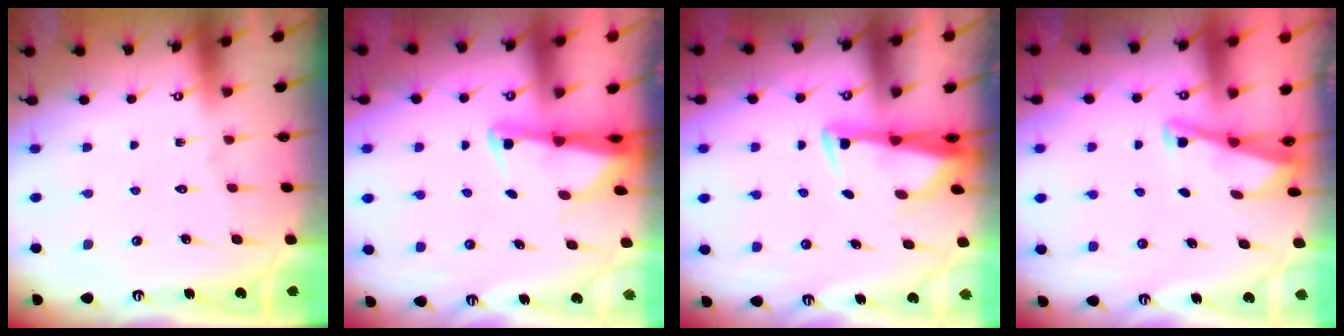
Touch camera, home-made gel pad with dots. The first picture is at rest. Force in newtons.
{"total": 2.4, "press": 2.4, "slide": 0.5}
{"total": 2.9, "press": 2.8, "slide": 0.9}
{"total": 3.0, "press": 3.0, "slide": 0.3}